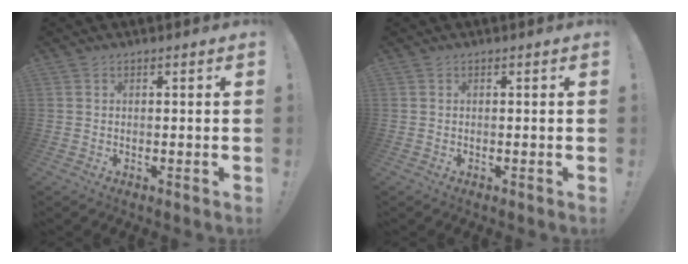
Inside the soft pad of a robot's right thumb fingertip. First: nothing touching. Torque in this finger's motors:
{"motor_torque": [-0.12, 0.12, 0.00, 0.00, 0.00]}